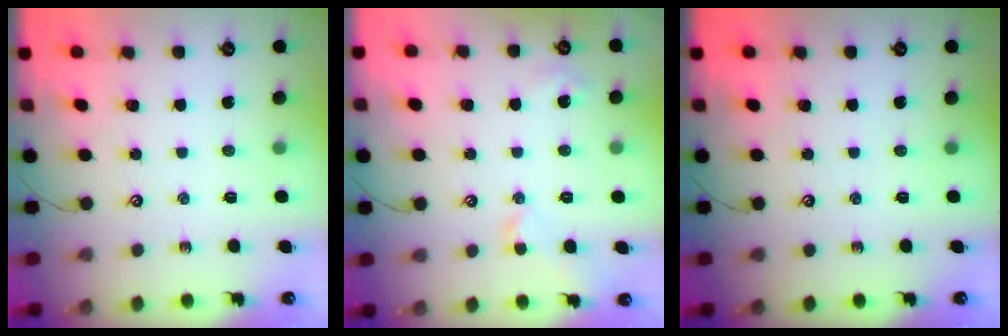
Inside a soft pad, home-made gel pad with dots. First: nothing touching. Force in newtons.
{"total": 1.7, "press": 1.6, "slide": 0.6}
{"total": 0.0}